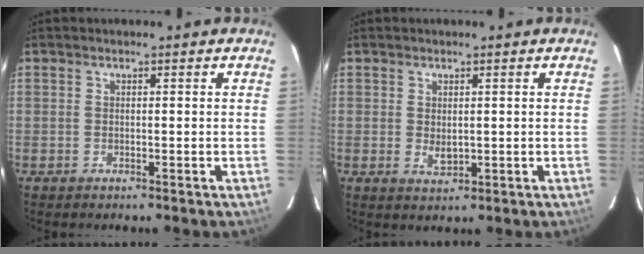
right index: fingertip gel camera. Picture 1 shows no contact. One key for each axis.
{"total": 2.4, "fx": 0.0, "fy": 1.6, "fz": 1.7, "tx": -0.030, "ty": -0.003, "tz": 0.003}